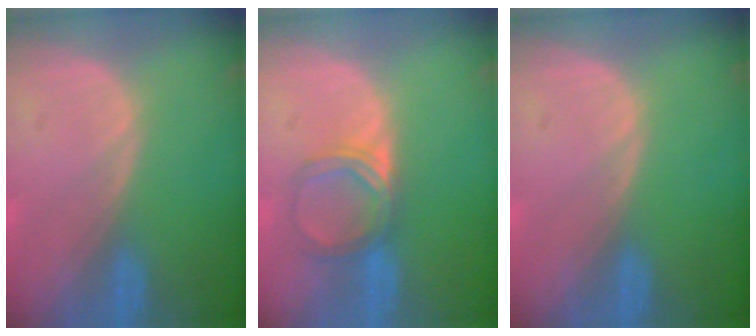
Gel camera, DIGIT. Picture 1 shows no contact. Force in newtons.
{"total": 5.0, "press": 4.6, "slide": 2.1}
{"total": 0.0}